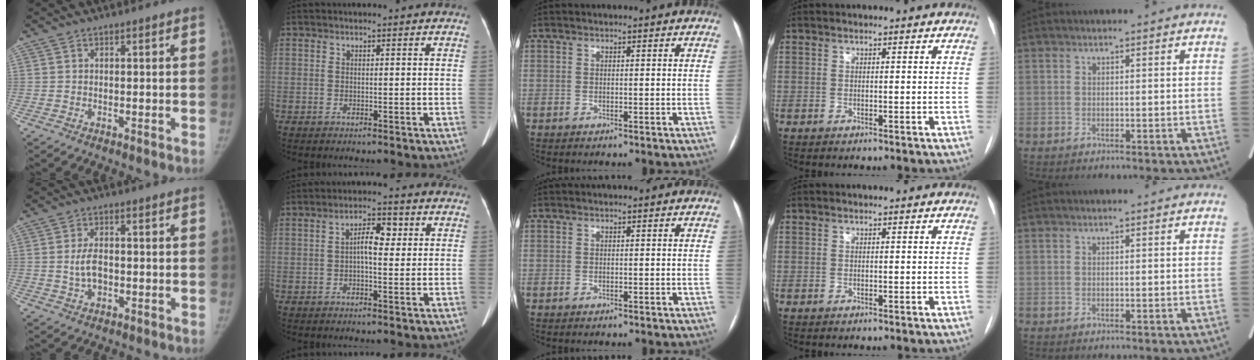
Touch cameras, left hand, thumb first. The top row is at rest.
{"thumb": {"total": 4.2, "force": [-0.6, 2.6, 3.3], "torque": [-0.056, 0.006, -0.008]}, "index": {"total": 4.1, "force": [0.1, 1.4, 3.8], "torque": [-0.063, 0.011, 0.005]}}